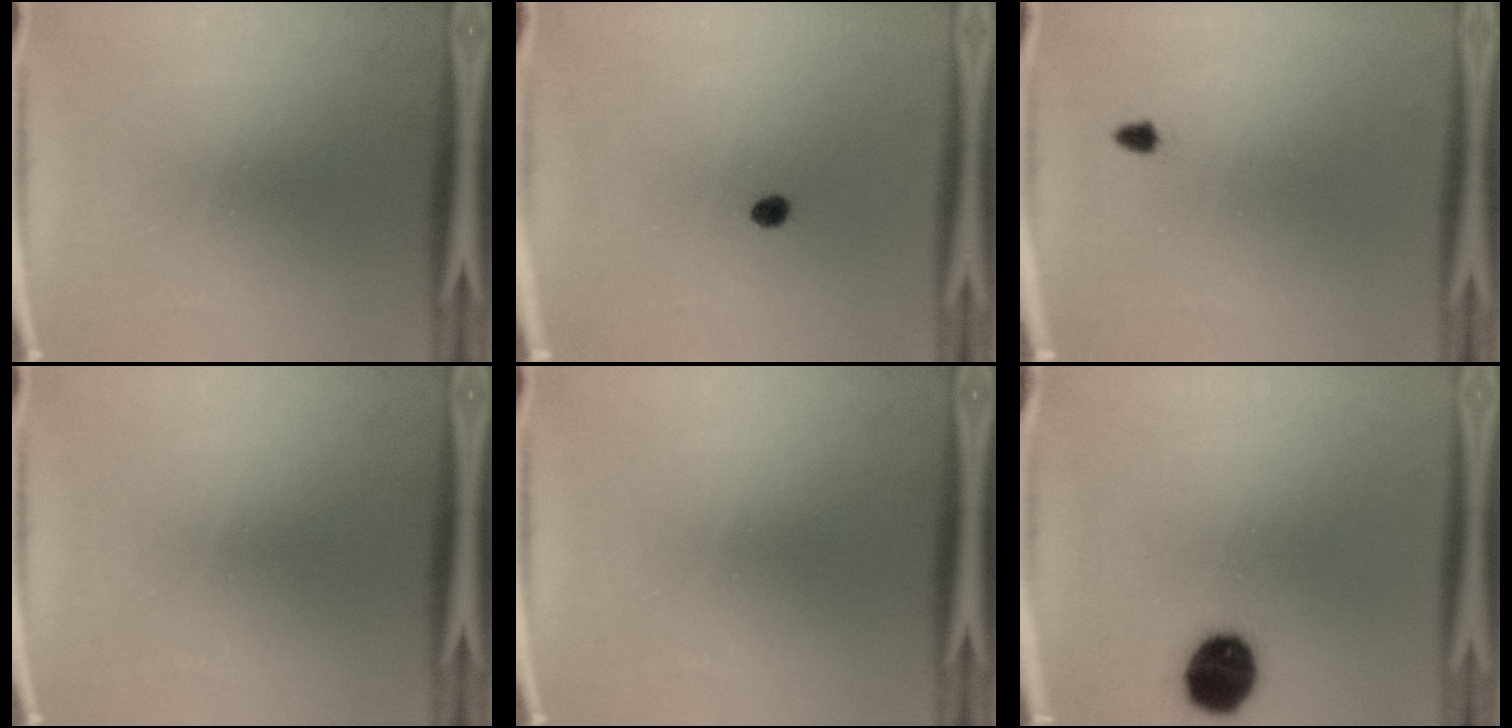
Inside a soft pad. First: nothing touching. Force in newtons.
{"total": 2.1}
{"total": 1.1}
{"total": 0.0}
{"total": 0.0}
{"total": 12.3}